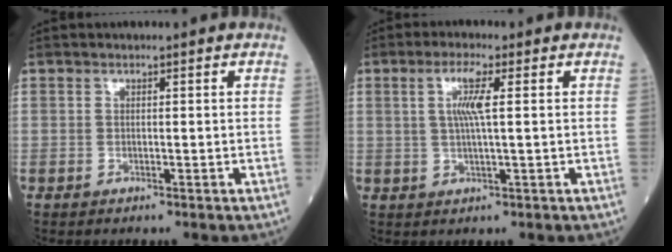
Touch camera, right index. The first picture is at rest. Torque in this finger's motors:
{"motor_torque": [0.61, 0.31, 0.42, 0.11]}